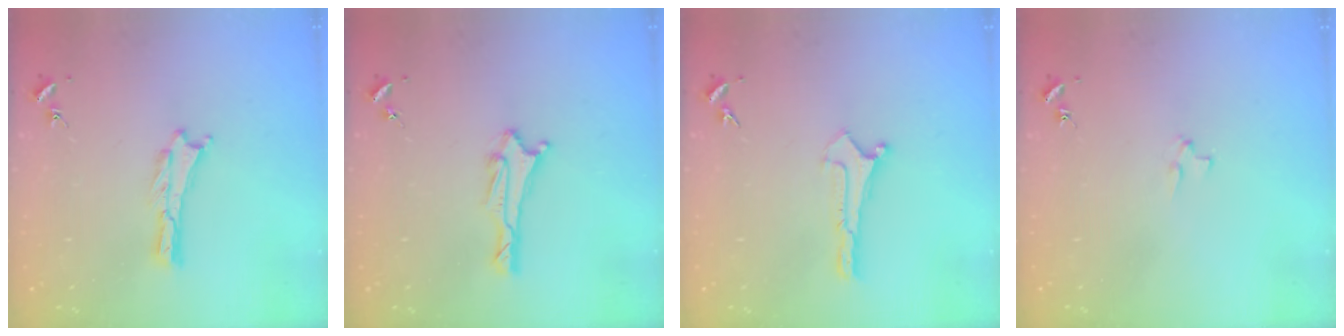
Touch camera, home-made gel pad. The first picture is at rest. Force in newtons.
{"total": 2.0, "press": 1.8, "slide": 0.8}
{"total": 0.0}
{"total": 1.9, "press": 1.9, "slide": 0.2}